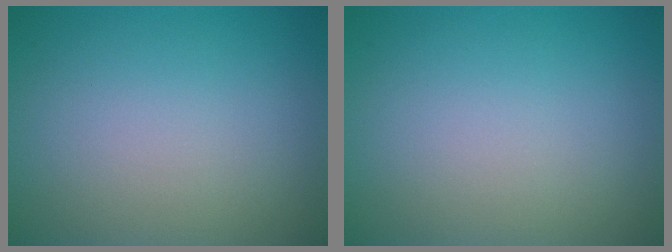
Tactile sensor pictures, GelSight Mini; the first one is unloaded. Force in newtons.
{"total": 0.0}